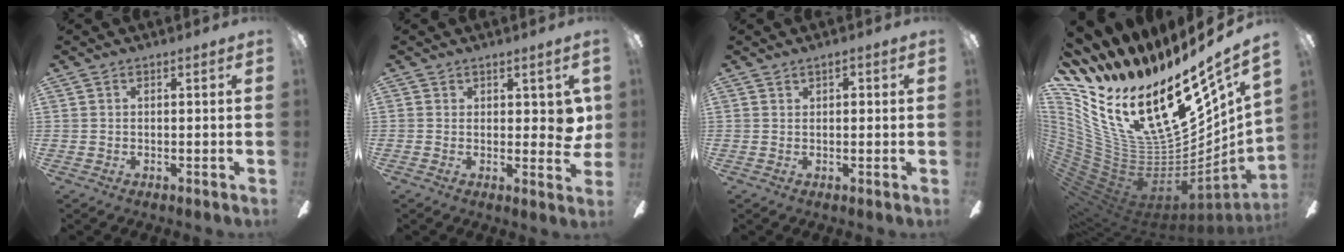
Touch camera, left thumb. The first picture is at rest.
{"total": 5.0, "force": [1.6, 2.8, 3.7], "torque": [-0.035, -0.004, 0.028]}
{"total": 1.4, "force": [0.7, 0.6, 1.0], "torque": [-0.013, 0.000, 0.010]}
{"total": 29.2, "force": [13.6, 13.2, 22.1], "torque": [-0.387, -0.143, 0.298]}